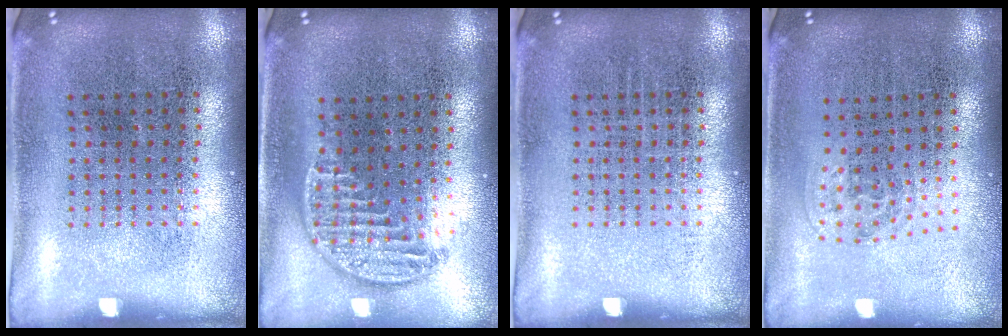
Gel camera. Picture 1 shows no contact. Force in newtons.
{"total": 1.3, "press": 1.1, "slide": 0.6}
{"total": 0.0}
{"total": 1.1, "press": 0.7, "slide": 0.8}